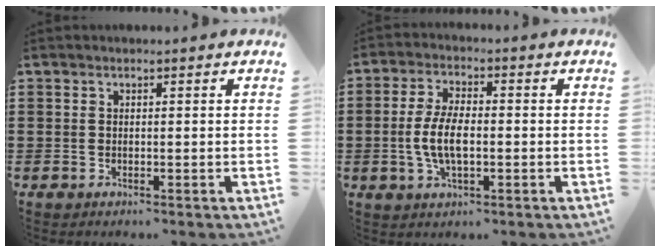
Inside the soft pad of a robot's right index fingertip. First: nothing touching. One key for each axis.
{"total": 6.5, "fx": -0.9, "fy": 2.8, "fz": 5.8, "tx": -0.137, "ty": -0.006, "tz": -0.024}